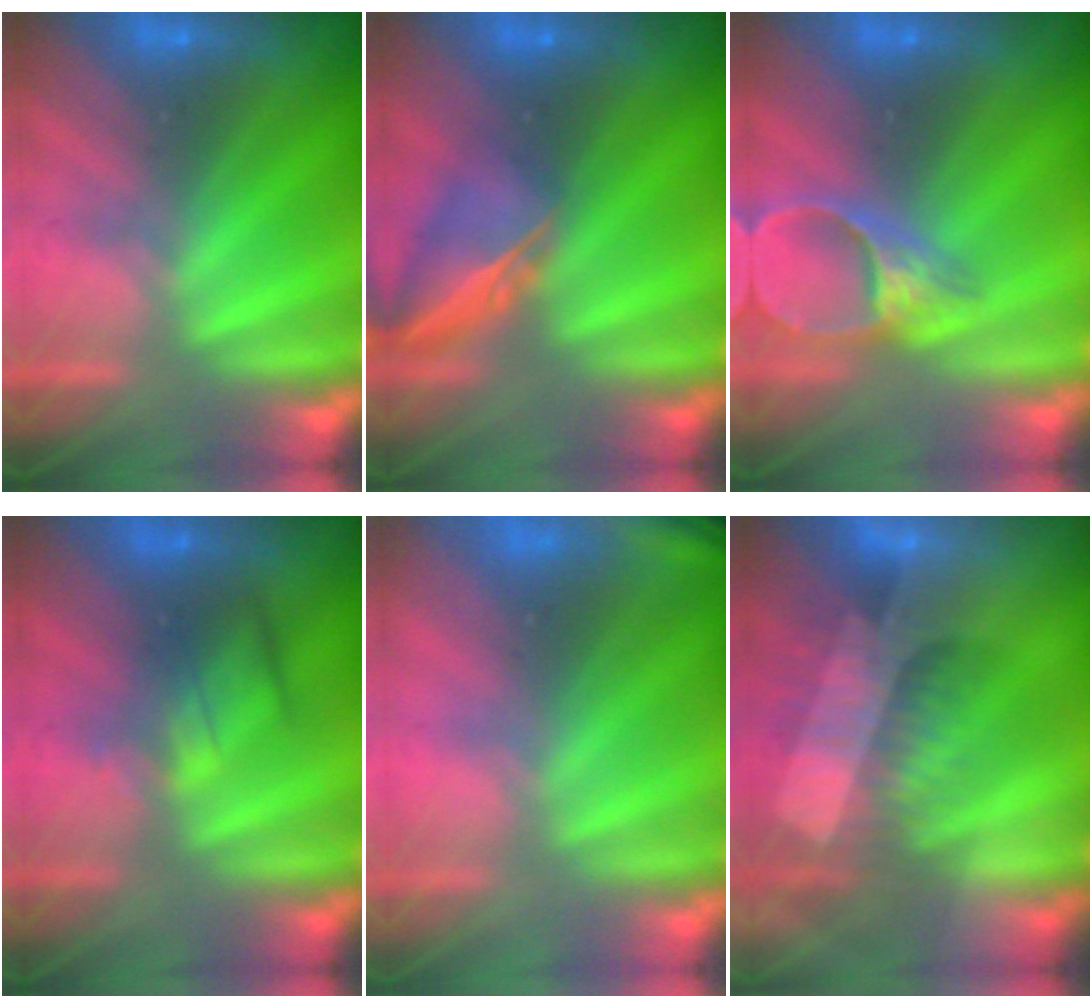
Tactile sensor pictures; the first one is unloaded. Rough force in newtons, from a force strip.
{"total": 6.4}
{"total": 4.6}
{"total": 2.4}
{"total": 2.4}
{"total": 3.3}